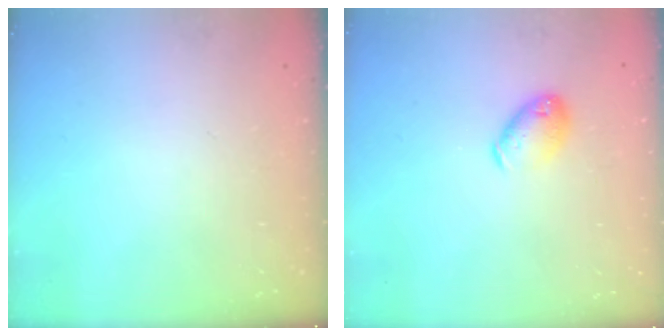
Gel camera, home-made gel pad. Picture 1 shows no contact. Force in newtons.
{"total": 8.0, "press": 7.9, "slide": 0.8}